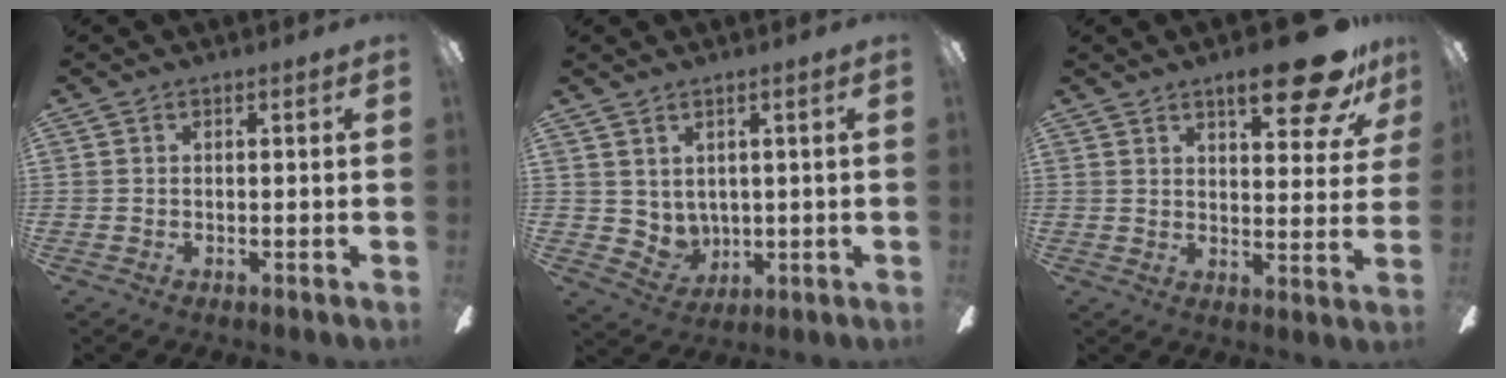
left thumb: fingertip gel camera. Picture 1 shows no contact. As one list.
[{"total": 4.7, "force": [3.4, 3.3, 0.4], "torque": [-0.017, -0.024, 0.068]}, {"total": 15.0, "force": [9.9, 3.8, 10.6], "torque": [-0.143, -0.054, 0.154]}]